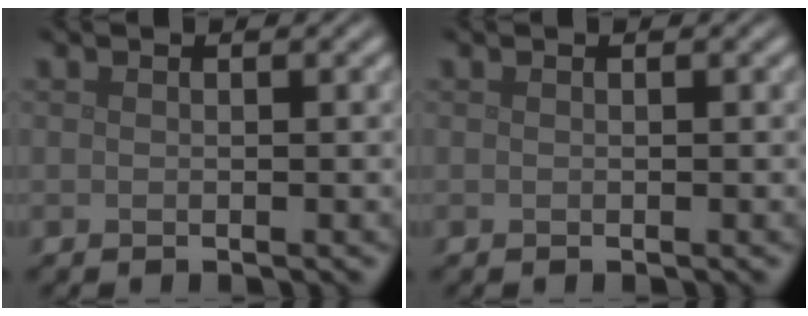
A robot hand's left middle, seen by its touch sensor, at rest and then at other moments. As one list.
[{"total": 0.0}]